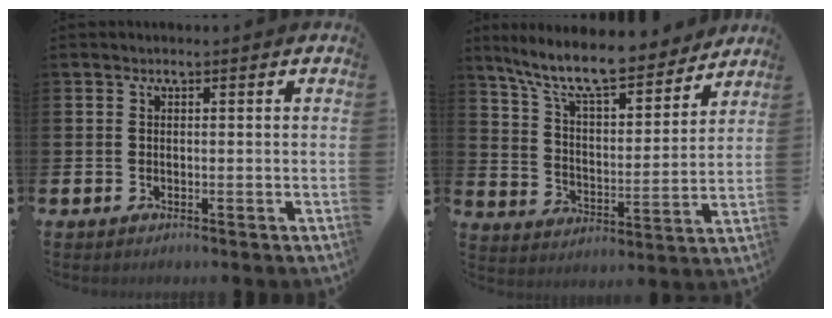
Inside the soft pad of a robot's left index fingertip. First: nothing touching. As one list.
[{"total": 10.8, "force": [9.5, 2.1, 4.7], "torque": [-0.123, -0.058, 0.163]}]